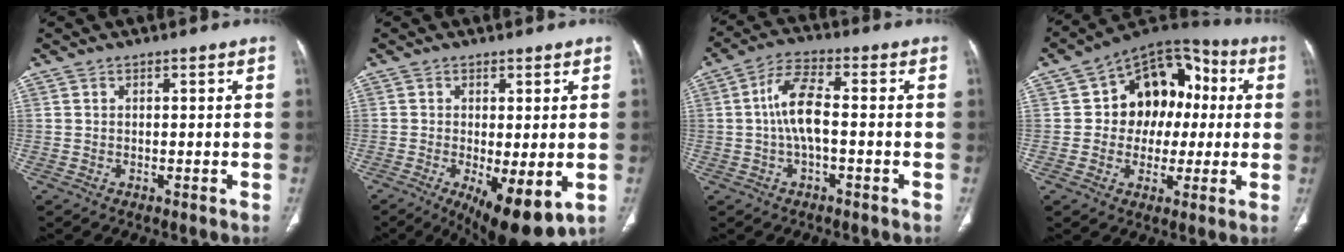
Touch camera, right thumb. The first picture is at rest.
{"total": 11.5, "force": [-3.6, 4.0, 10.1], "torque": [-0.152, -0.022, -0.043]}
{"total": 7.7, "force": [-0.5, 2.9, 7.1], "torque": [-0.154, 0.022, -0.015]}
{"total": 16.0, "force": [1.3, 12.2, 10.2], "torque": [-0.086, 0.033, 0.012]}